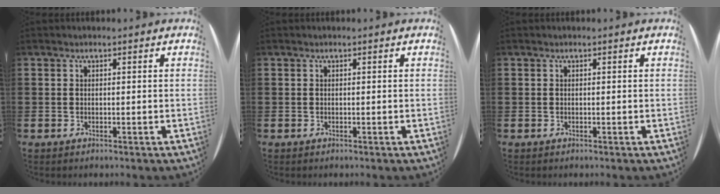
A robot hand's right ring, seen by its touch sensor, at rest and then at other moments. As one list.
[{"total": 0.0}, {"total": 0.0}]